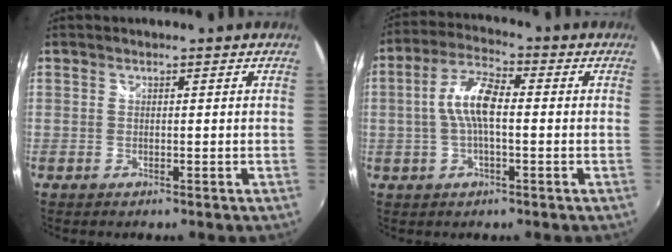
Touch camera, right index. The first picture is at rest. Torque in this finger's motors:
{"motor_torque": [0.32, -0.17, 0.32, 0.09]}